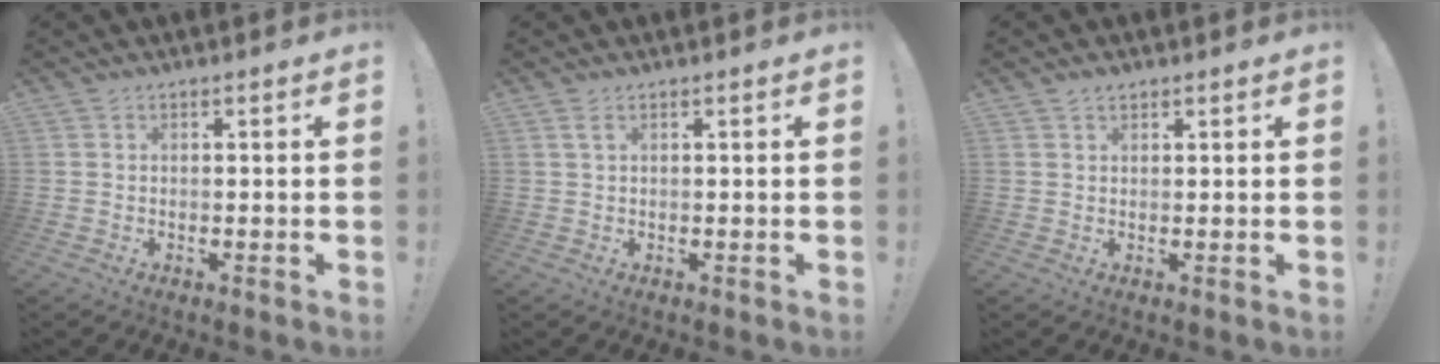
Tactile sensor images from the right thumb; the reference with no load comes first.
{"total": 1.4, "force": [0.6, 0.2, 1.3], "torque": [-0.021, -0.002, 0.008]}
{"total": 1.5, "force": [1.2, 0.6, 0.6], "torque": [-0.011, -0.003, 0.022]}